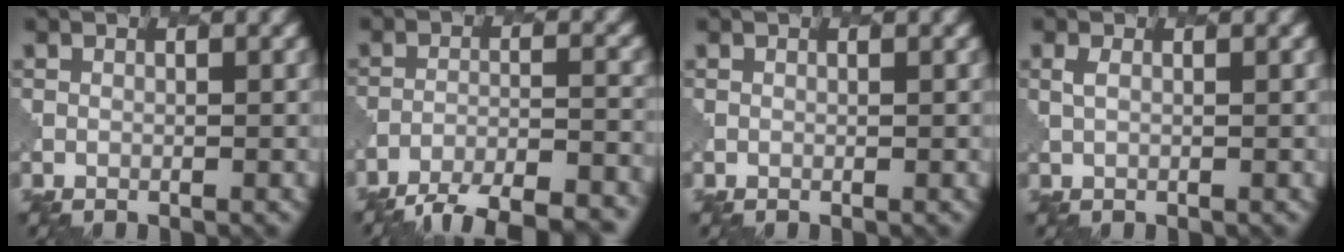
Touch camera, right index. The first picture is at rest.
{"total": 10.1, "force": [-9.0, 2.3, 4.1], "torque": [-0.060, -0.010, -0.120]}
{"total": 0.0}
{"total": 1.0, "force": [0.6, 0.3, 0.7], "torque": [-0.017, 0.000, 0.013]}